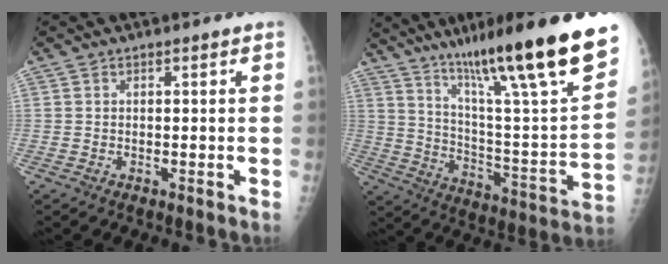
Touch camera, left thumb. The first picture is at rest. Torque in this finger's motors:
{"motor_torque": [1.61, 1.58, 1.51, -1.26, 0.21]}